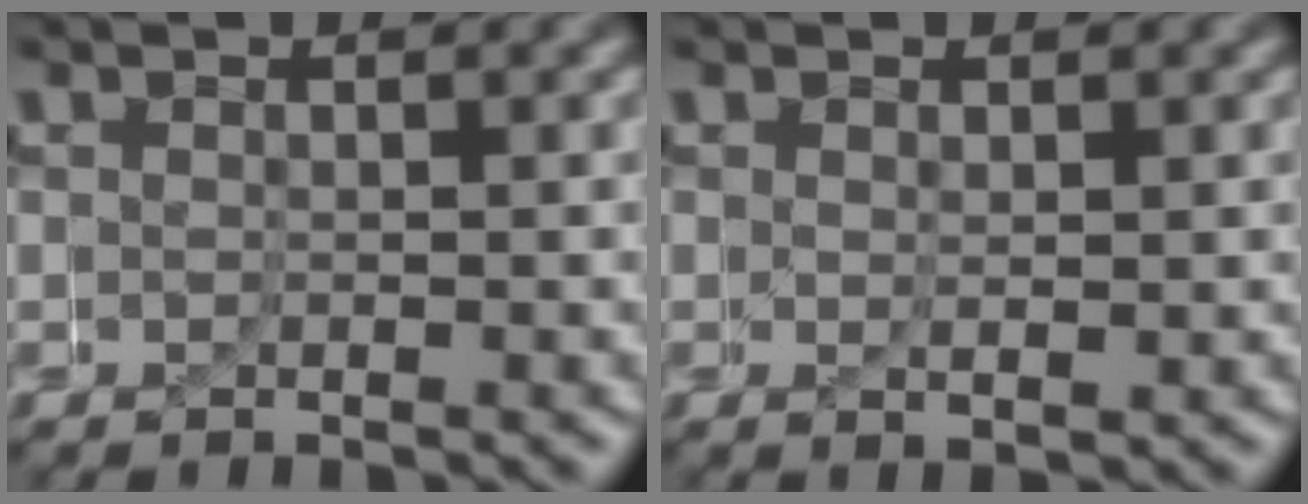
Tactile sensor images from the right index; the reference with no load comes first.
{"total": 0.6, "force": [0.3, -0.1, 0.5], "torque": [-0.002, -0.006, 0.013]}